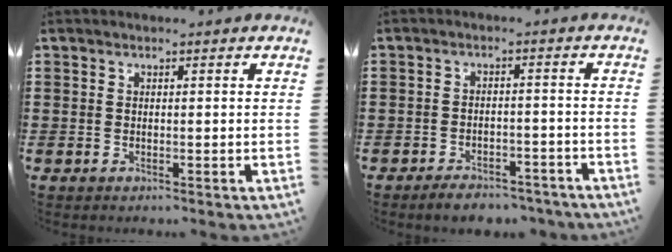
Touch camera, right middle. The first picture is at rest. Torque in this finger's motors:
{"motor_torque": [2.14, 0.00, 0.04, 0.07]}